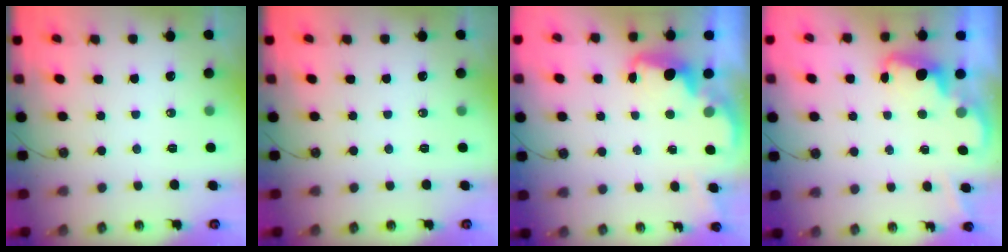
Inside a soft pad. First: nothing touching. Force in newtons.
{"total": 0.0}
{"total": 2.2, "press": 2.1, "slide": 0.6}
{"total": 2.3, "press": 2.2, "slide": 0.5}